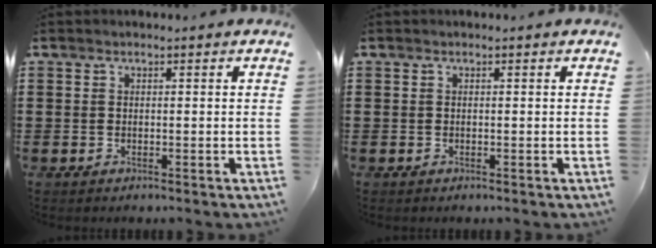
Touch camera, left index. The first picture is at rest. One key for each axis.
{"total": 0.0}